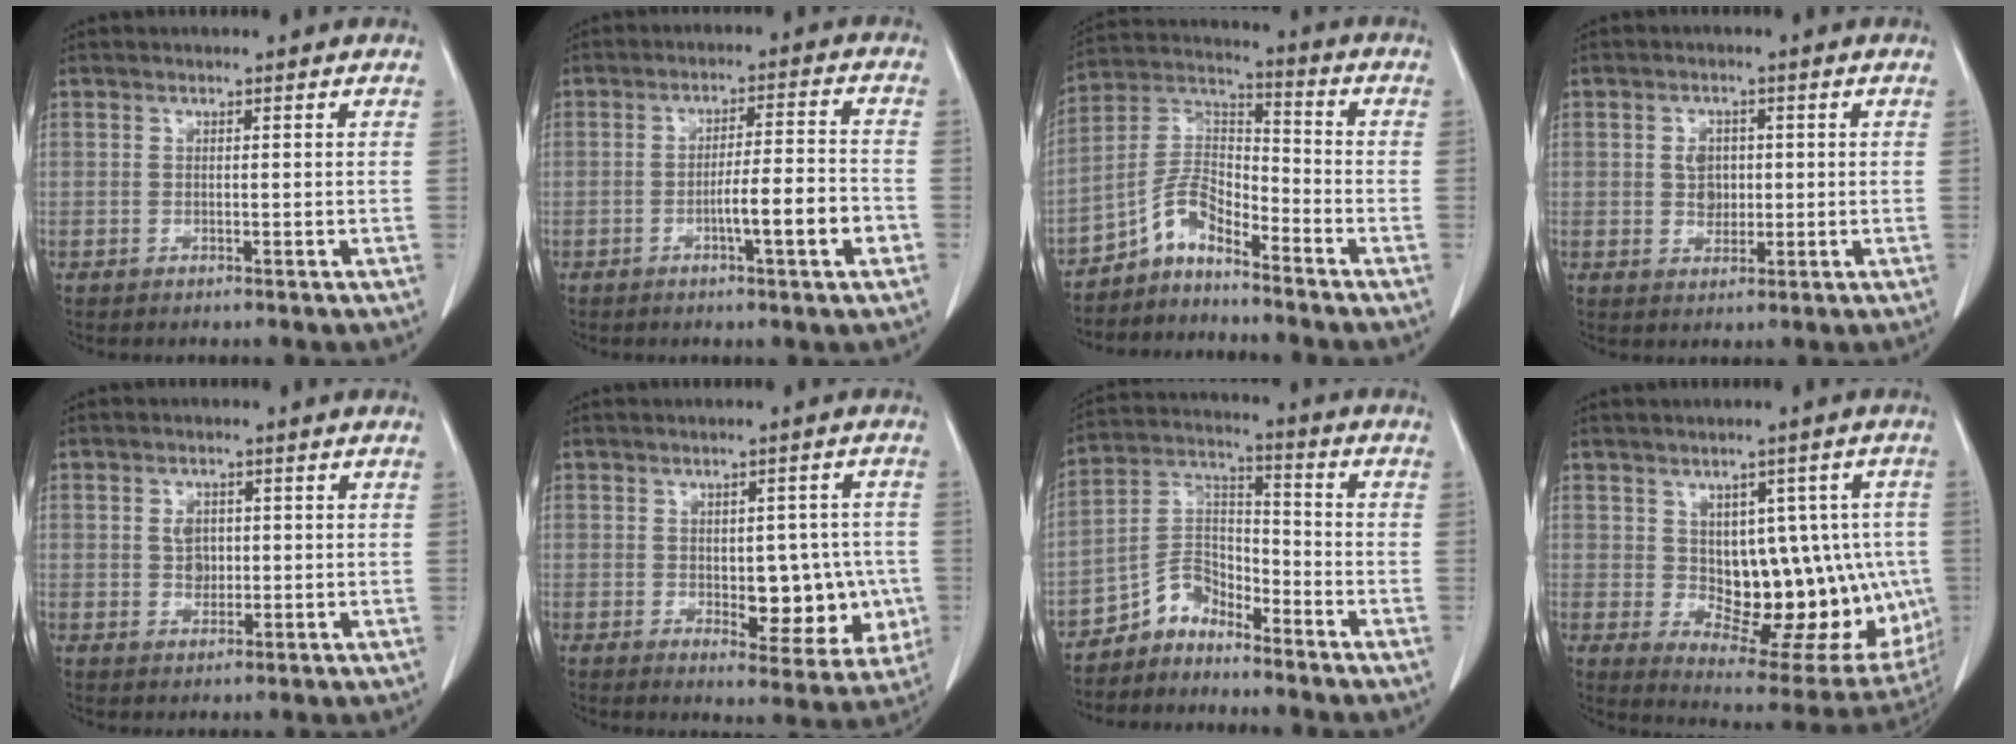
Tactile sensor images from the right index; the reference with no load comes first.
{"total": 7.8, "force": [-2.9, 0.3, 7.2], "torque": [-0.109, 0.007, -0.044]}
{"total": 7.5, "force": [-5.9, 2.9, 3.7], "torque": [-0.081, 0.028, -0.115]}
{"total": 3.5, "force": [0.3, 2.8, 2.1], "torque": [-0.033, 0.006, 0.010]}
{"total": 3.0, "force": [0.4, 2.3, 1.9], "torque": [-0.030, 0.003, 0.009]}
{"total": 9.8, "force": [-1.1, 5.1, 8.4], "torque": [-0.084, 0.008, 0.000]}
{"total": 6.9, "force": [-5.8, 3.4, 1.5], "torque": [-0.031, 0.030, -0.113]}
{"total": 16.8, "force": [-0.6, 8.6, 14.4], "torque": [-0.157, 0.013, 0.022]}